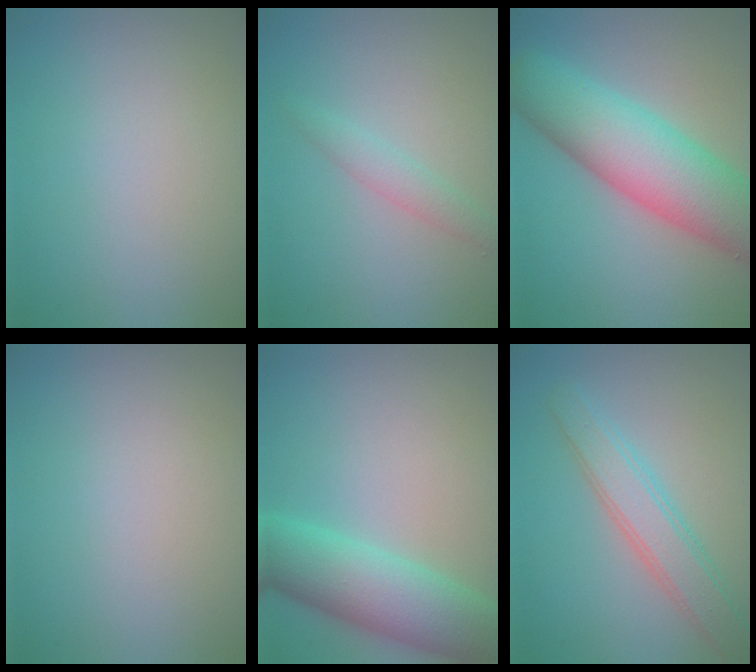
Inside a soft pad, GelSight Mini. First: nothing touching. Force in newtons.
{"total": 1.7, "press": 1.7, "slide": 0.1}
{"total": 10.5, "press": 10.4, "slide": 0.5}
{"total": 0.0}
{"total": 7.7, "press": 7.7, "slide": 0.2}
{"total": 3.9, "press": 3.9, "slide": 0.1}